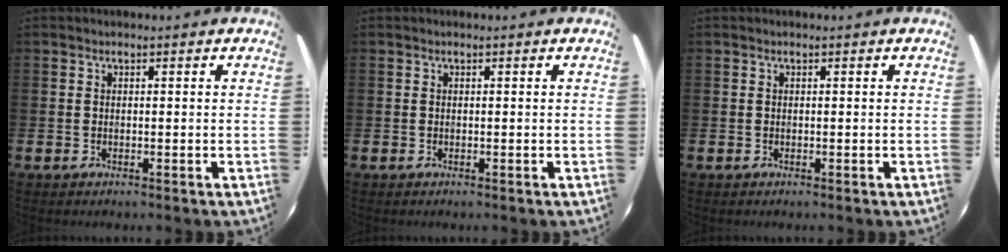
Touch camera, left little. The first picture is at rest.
{"total": 0.0}
{"total": 0.0}